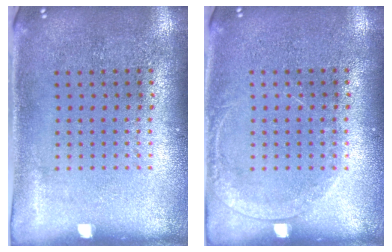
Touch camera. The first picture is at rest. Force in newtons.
{"total": 1.2, "press": 1.1, "slide": 0.1}